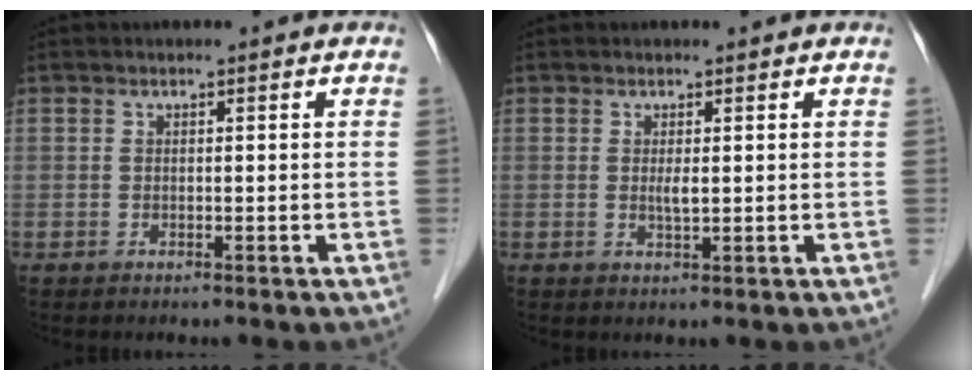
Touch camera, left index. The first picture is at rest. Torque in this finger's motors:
{"motor_torque": [0.45, 0.23, 0.24, 0.06]}